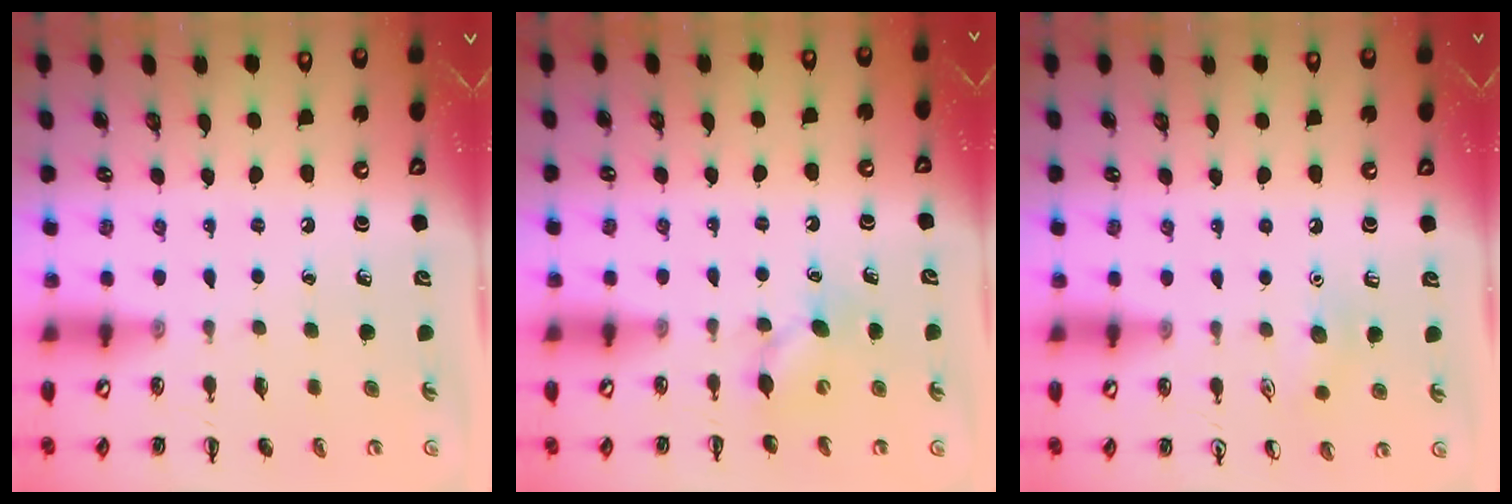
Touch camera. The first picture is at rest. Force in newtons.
{"total": 4.7, "press": 4.5, "slide": 1.3}
{"total": 7.3, "press": 7.1, "slide": 1.8}